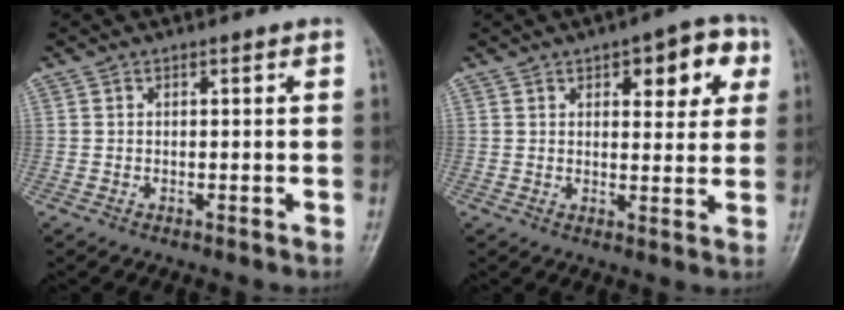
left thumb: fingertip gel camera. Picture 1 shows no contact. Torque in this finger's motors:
{"motor_torque": [0.03, 0.07, -0.01, 0.06, 0.12]}